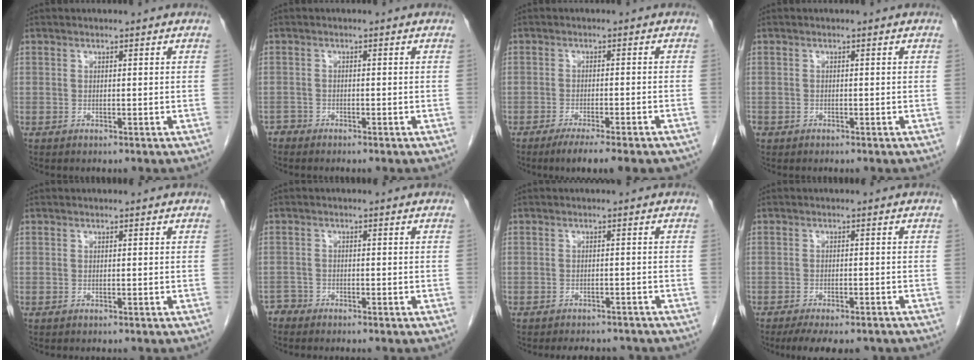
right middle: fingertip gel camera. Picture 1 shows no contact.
{"total": 1.1, "force": [-1.0, 0.4, -0.4], "torque": [0.011, 0.000, -0.019]}
{"total": 10.4, "force": [-8.1, 1.3, 6.3], "torque": [-0.070, -0.012, -0.111]}
{"total": 1.3, "force": [-0.7, 1.0, 0.3], "torque": [-0.008, 0.001, -0.012]}
{"total": 0.0}
{"total": 1.5, "force": [-1.3, 0.3, -0.6], "torque": [0.018, -0.001, -0.027]}
{"total": 5.7, "force": [-5.2, 2.0, 1.3], "torque": [-0.013, 0.000, -0.060]}
{"total": 9.7, "force": [-7.8, 3.2, 4.9], "torque": [-0.067, -0.007, -0.105]}